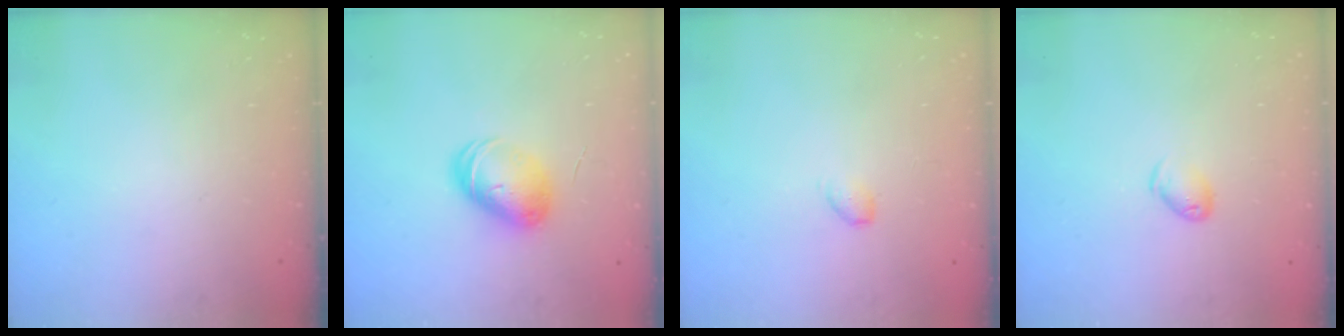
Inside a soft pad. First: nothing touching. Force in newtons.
{"total": 8.6, "press": 8.6, "slide": 0.7}
{"total": 4.5, "press": 4.5, "slide": 0.5}
{"total": 4.1, "press": 4.0, "slide": 0.7}